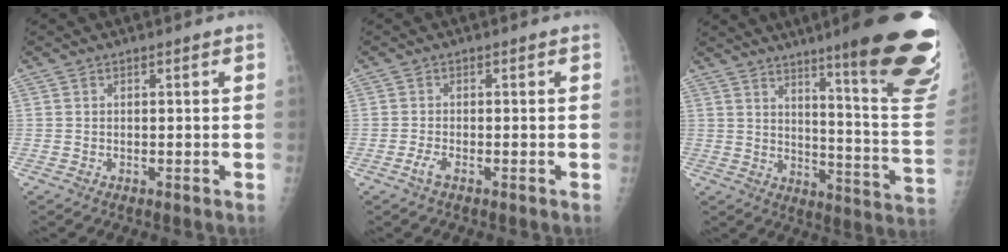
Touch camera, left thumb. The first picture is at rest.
{"total": 1.8, "force": [-1.0, 0.5, 1.4], "torque": [-0.032, -0.002, -0.024]}
{"total": 25.5, "force": [15.2, 3.1, 20.2], "torque": [-0.212, -0.079, 0.210]}